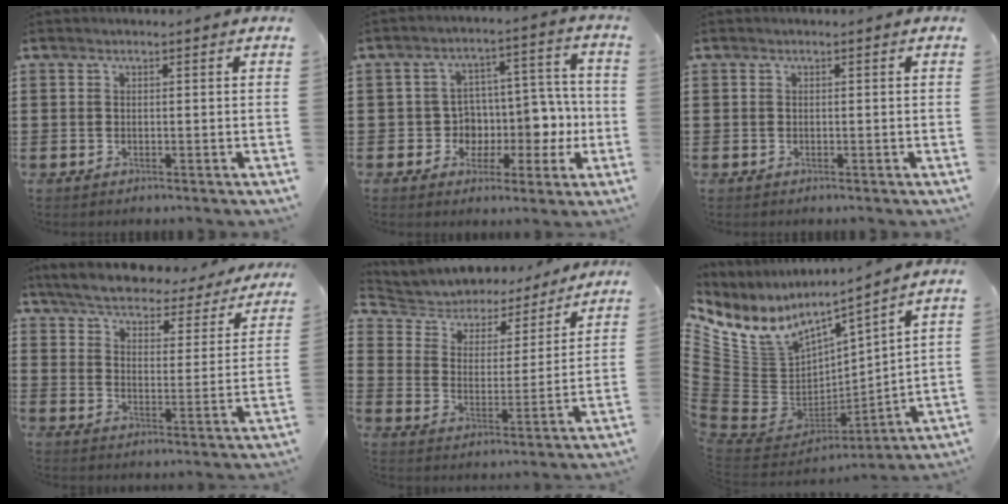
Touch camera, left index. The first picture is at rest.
{"total": 7.1, "force": [-0.4, 6.5, 2.8], "torque": [-0.059, -0.006, -0.002]}
{"total": 0.0}
{"total": 4.4, "force": [4.3, 0.5, 1.1], "torque": [-0.048, -0.035, 0.067]}
{"total": 4.3, "force": [3.8, 1.8, 0.5], "torque": [-0.039, -0.030, 0.058]}
{"total": 7.9, "force": [4.3, 6.0, 2.9], "torque": [-0.112, -0.056, 0.078]}